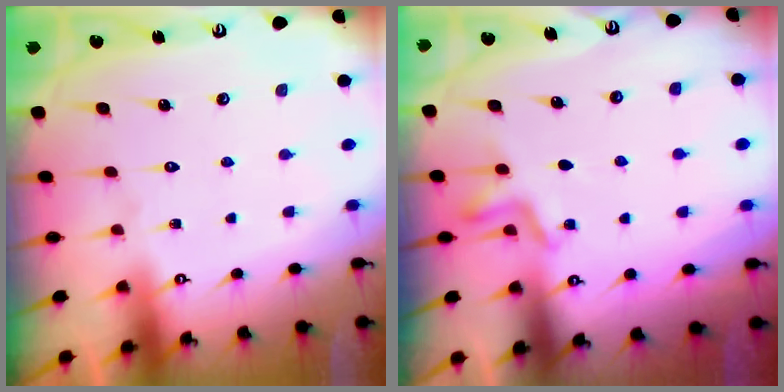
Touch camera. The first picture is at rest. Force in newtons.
{"total": 5.1, "press": 4.9, "slide": 1.5}